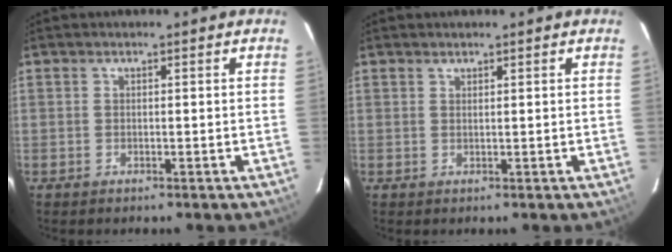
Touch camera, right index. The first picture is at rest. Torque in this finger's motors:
{"motor_torque": [0.05, 0.09, -0.04, 0.00]}